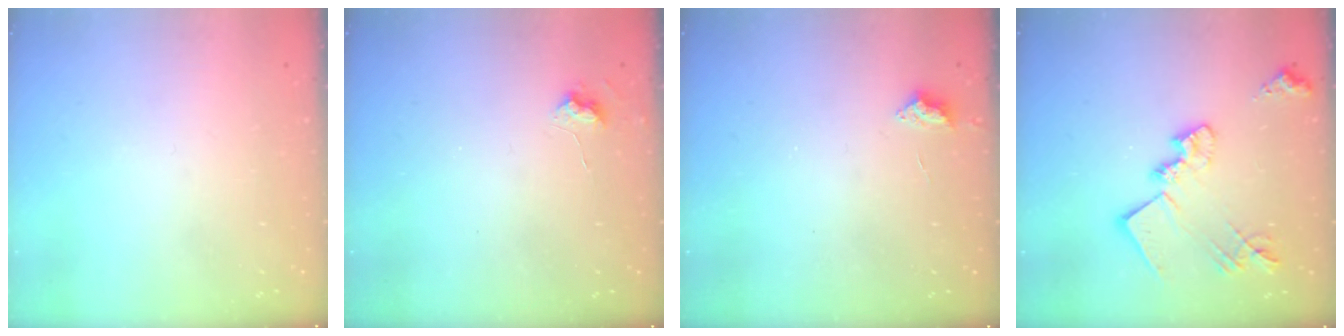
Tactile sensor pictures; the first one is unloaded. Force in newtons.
{"total": 4.8, "press": 4.8, "slide": 0.7}
{"total": 2.7, "press": 2.6, "slide": 0.5}
{"total": 18.2, "press": 18.1, "slide": 1.2}